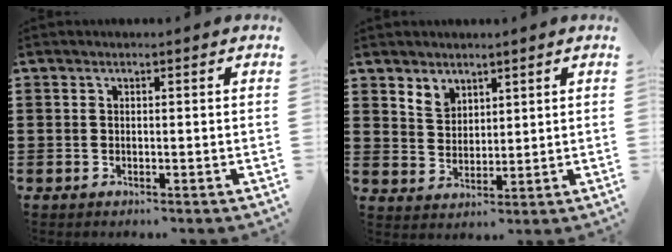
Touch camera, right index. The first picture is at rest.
{"total": 3.5, "force": [2.7, 2.1, 0.2], "torque": [-0.015, 0.004, 0.053]}